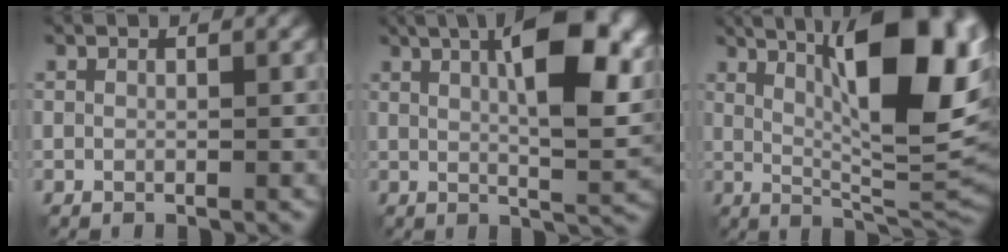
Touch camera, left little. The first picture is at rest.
{"total": 11.6, "force": [3.7, 4.2, 10.2], "torque": [-0.141, 0.009, 0.052]}
{"total": 13.9, "force": [4.5, 4.4, 12.4], "torque": [-0.168, 0.008, 0.071]}